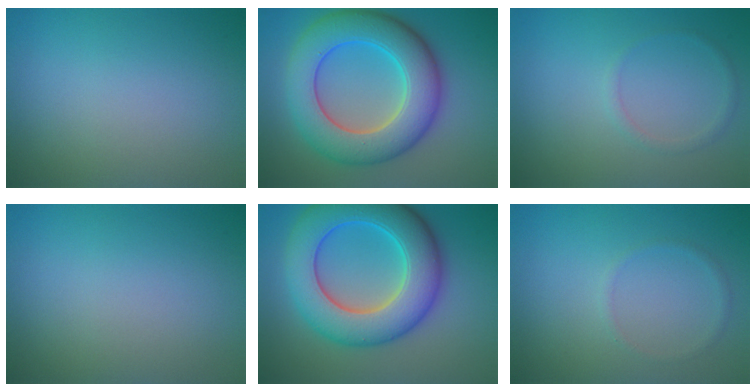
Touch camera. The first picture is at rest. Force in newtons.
{"total": 9.9, "press": 9.9, "slide": 0.5}
{"total": 1.0, "press": 1.0, "slide": 0.0}
{"total": 0.0}
{"total": 10.6, "press": 10.5, "slide": 0.3}
{"total": 0.8, "press": 0.8, "slide": 0.1}